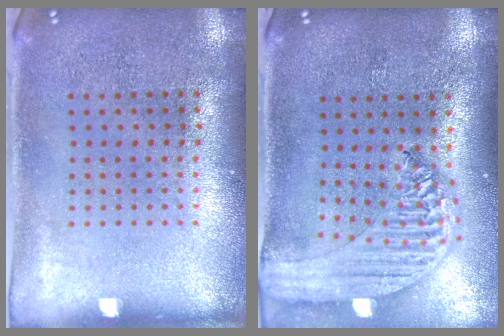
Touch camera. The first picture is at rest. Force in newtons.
{"total": 2.2, "press": 2.0, "slide": 0.9}